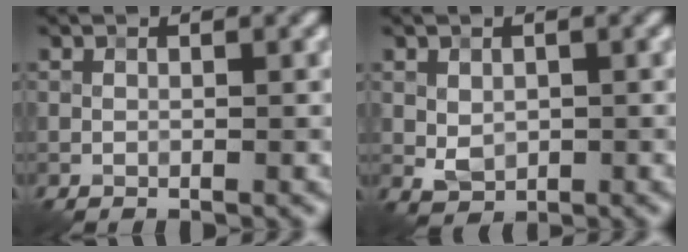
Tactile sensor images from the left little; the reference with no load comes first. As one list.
[{"total": 1.8, "force": [0.3, 1.4, 1.1], "torque": [-0.023, -0.003, 0.009]}]